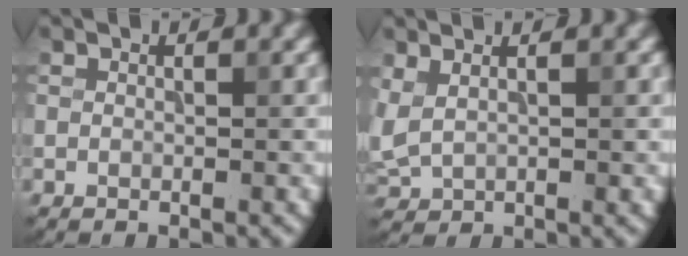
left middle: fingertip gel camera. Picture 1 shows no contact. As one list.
[{"total": 2.2, "force": [1.3, 1.0, 1.6], "torque": [-0.036, 0.004, 0.032]}]